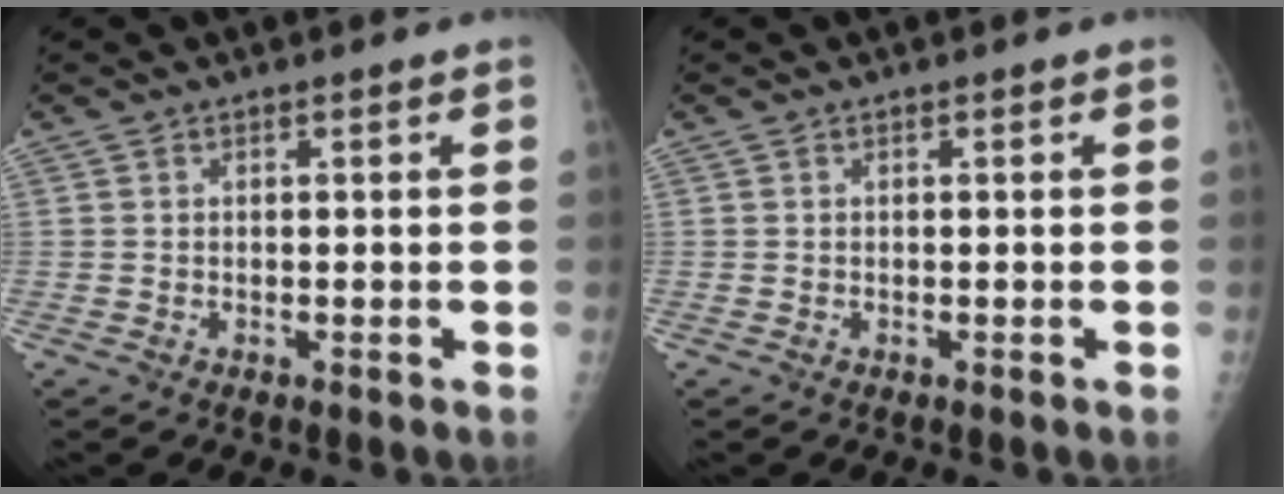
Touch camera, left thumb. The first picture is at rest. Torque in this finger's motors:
{"motor_torque": [0.00, 0.00, -0.13, -0.04, 0.00]}